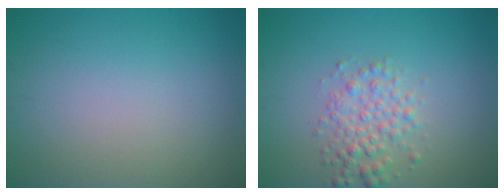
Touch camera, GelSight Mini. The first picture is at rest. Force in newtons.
{"total": 2.9, "press": 2.9, "slide": 0.0}